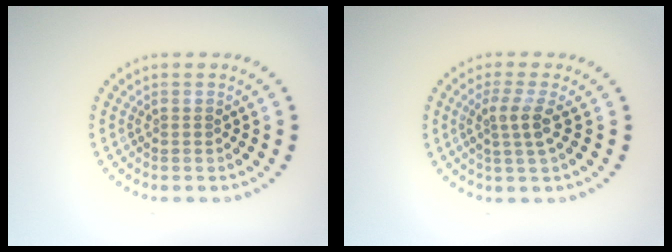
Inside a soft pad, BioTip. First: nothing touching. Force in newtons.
{"total": 2.5, "press": 2.1, "slide": 1.4}